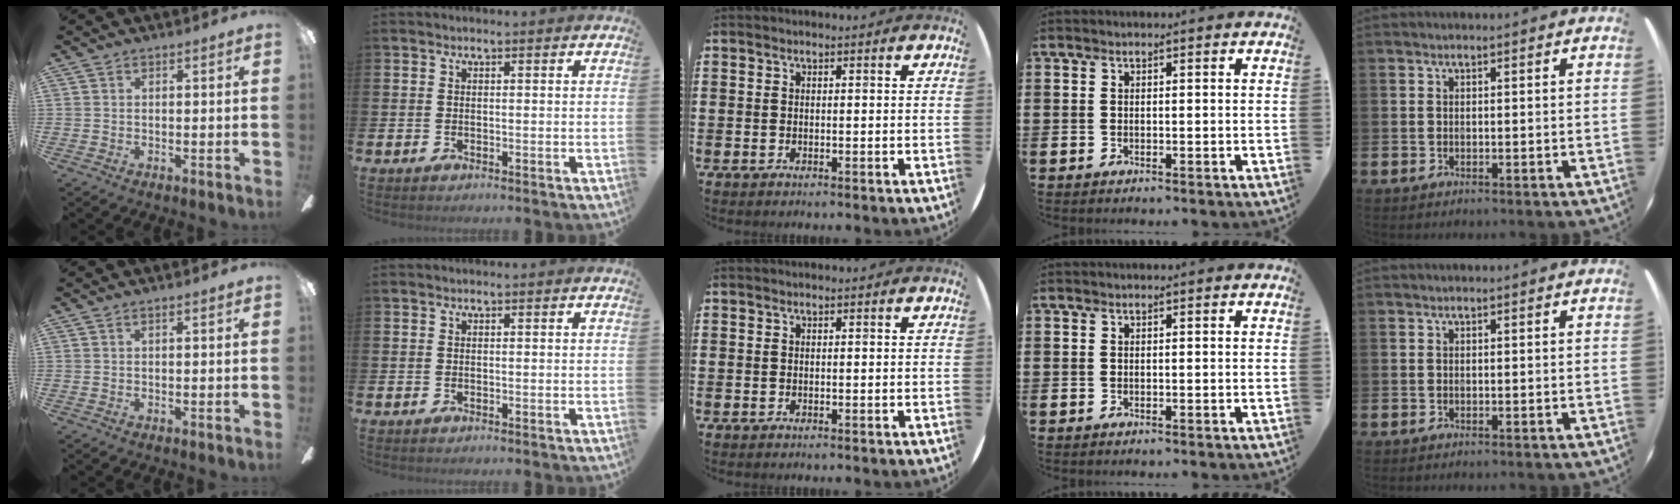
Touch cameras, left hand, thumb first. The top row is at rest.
{}